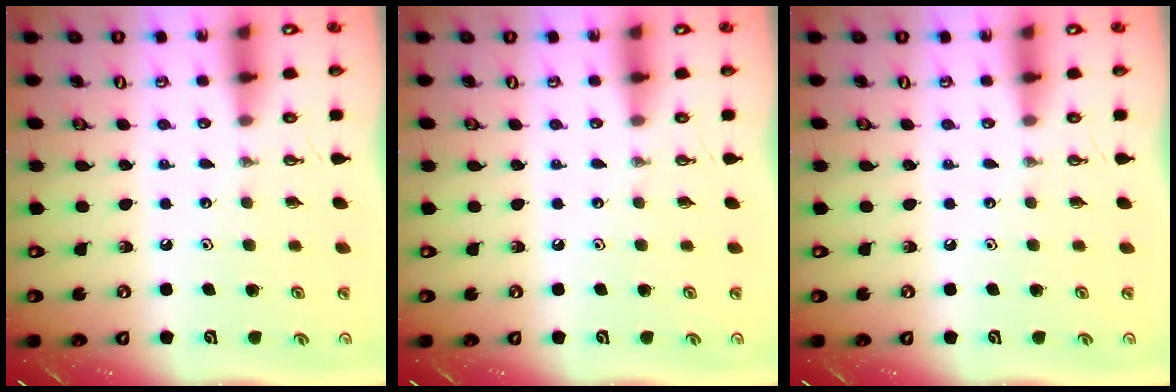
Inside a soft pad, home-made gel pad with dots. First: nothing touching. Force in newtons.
{"total": 0.0}
{"total": 0.0}